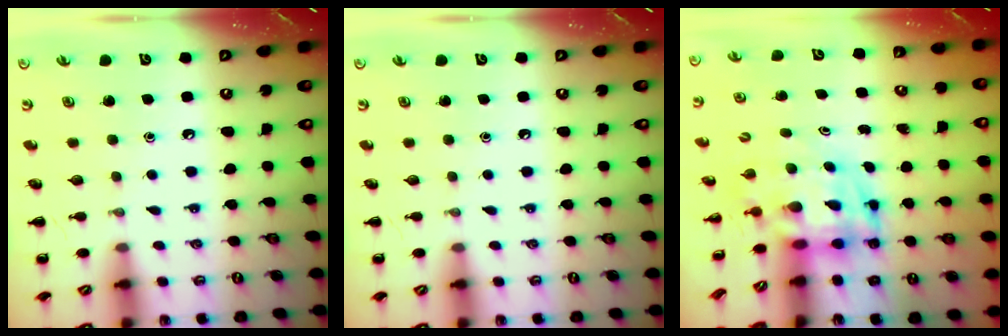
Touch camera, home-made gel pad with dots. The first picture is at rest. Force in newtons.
{"total": 0.0}
{"total": 4.0, "press": 3.9, "slide": 0.7}